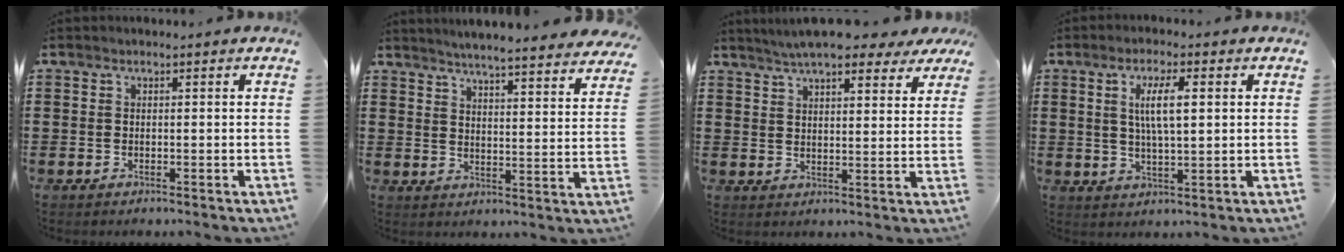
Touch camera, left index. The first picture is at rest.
{"total": 4.1, "force": [4.1, -0.5, 0.5], "torque": [-0.031, -0.031, 0.067]}
{"total": 7.3, "force": [6.5, 1.5, 2.9], "torque": [-0.070, -0.010, 0.117]}
{"total": 6.2, "force": [1.5, 1.6, 5.8], "torque": [-0.117, 0.007, 0.023]}